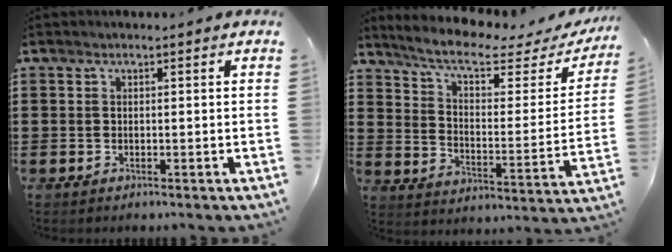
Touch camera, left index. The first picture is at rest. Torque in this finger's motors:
{"motor_torque": [1.10, -1.04, 0.35, 0.06]}